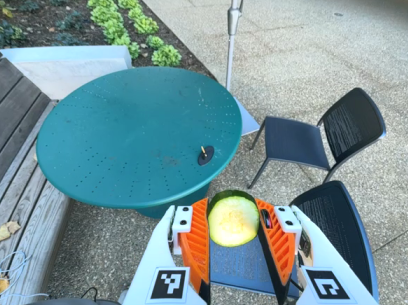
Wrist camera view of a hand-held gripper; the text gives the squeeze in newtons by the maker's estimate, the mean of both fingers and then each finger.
{"total": 13.9, "left": 14.3, "right": 13.5}